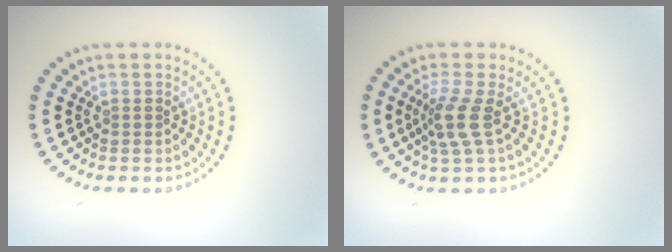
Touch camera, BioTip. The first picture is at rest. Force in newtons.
{"total": 2.8, "press": 2.2, "slide": 1.8}